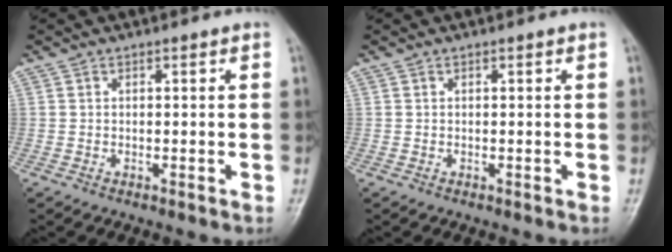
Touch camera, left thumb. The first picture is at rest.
{"total": 0.0}